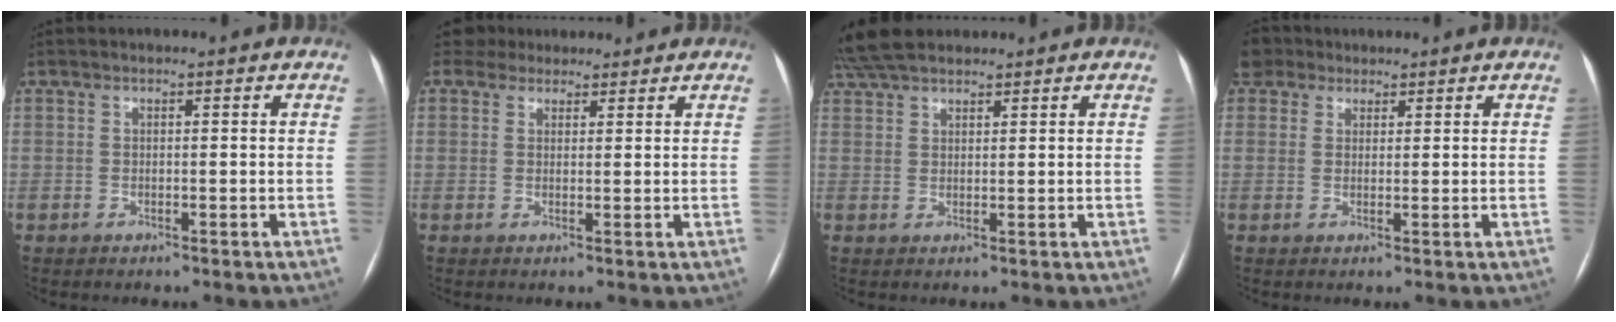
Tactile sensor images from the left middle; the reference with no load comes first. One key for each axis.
{"total": 5.9, "fx": 5.3, "fy": 2.7, "fz": 0.7, "tx": -0.001, "ty": 0.025, "tz": 0.070}
{"total": 7.1, "fx": 6.2, "fy": 2.1, "fz": 2.7, "tx": -0.057, "ty": 0.030, "tz": 0.119}
{"total": 3.0, "fx": 2.6, "fy": 1.3, "fz": -0.6, "tx": 0.006, "ty": 0.014, "tz": 0.051}